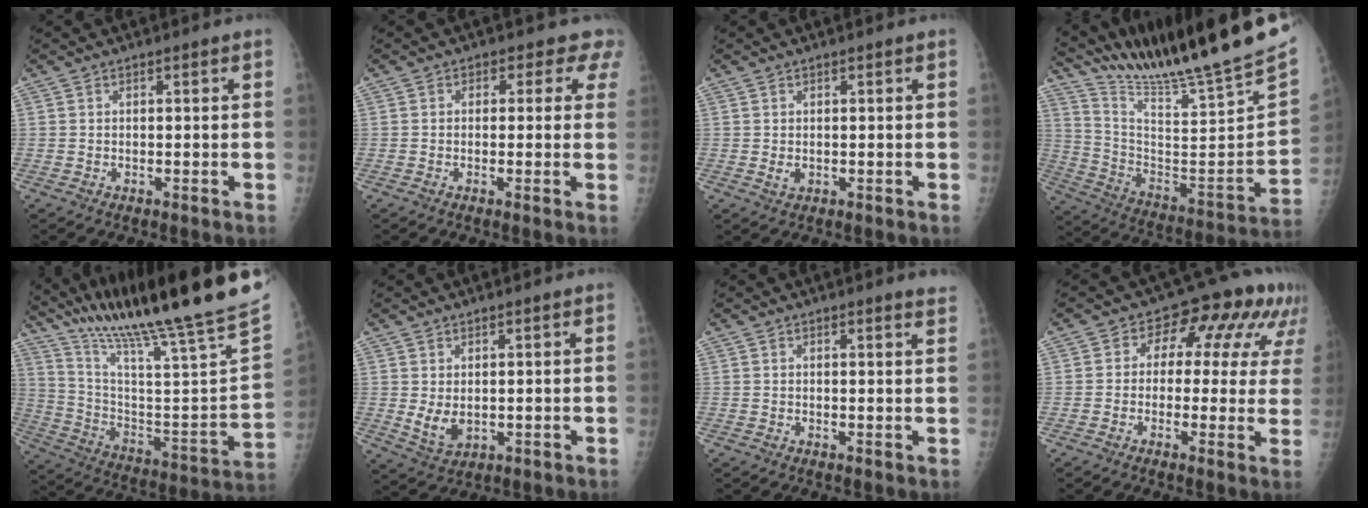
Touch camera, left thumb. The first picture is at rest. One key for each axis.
{"total": 3.4, "fx": 2.3, "fy": 2.5, "fz": 0.3, "tx": 0.029, "ty": -0.009, "tz": 0.001}
{"total": 1.7, "fx": 0.7, "fy": 0.9, "fz": 1.3, "tx": -0.023, "ty": -0.005, "tz": 0.015}
{"total": 28.4, "fx": 24.7, "fy": 0.5, "fz": 14.0, "tx": -0.216, "ty": -0.147, "tz": 0.389}
{"total": 30.4, "fx": 24.5, "fy": 0.1, "fz": 18.0, "tx": -0.283, "ty": -0.126, "tz": 0.379}
{"total": 4.7, "fx": 1.2, "fy": 2.6, "fz": 3.7, "tx": -0.062, "ty": -0.015, "tz": 0.032}
{"total": 2.8, "fx": 2.5, "fy": -0.1, "fz": 1.3, "tx": -0.016, "ty": -0.013, "tz": 0.019}
{"total": 12.7, "fx": 4.2, "fy": 7.8, "fz": 9.1, "tx": -0.064, "ty": 0.020, "tz": 0.040}